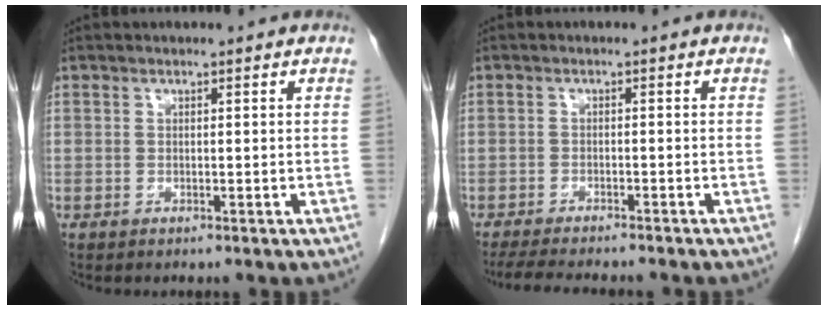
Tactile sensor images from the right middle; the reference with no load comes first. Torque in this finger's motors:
{"motor_torque": [0.48, -0.43, 0.05, 0.03]}